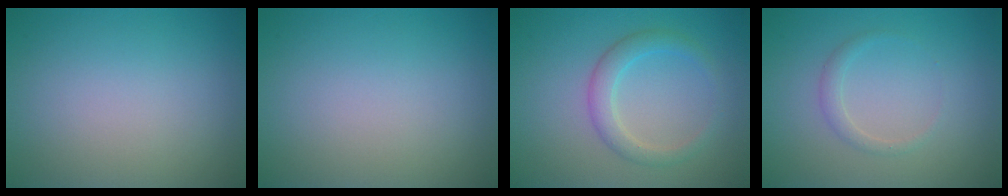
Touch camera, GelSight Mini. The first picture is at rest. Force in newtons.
{"total": 0.0}
{"total": 2.5, "press": 2.5, "slide": 0.1}
{"total": 1.1, "press": 1.1, "slide": 0.1}